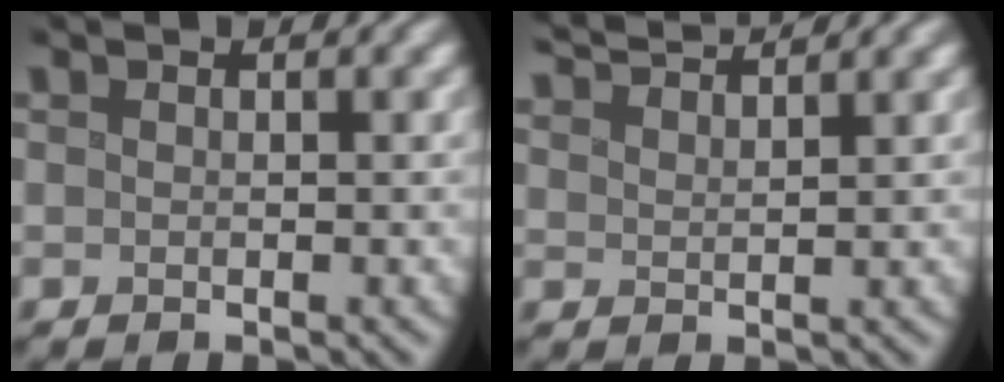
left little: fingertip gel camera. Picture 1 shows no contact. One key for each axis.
{"total": 4.2, "fx": 3.9, "fy": 0.5, "fz": 1.4, "tx": -0.017, "ty": 0.014, "tz": 0.063}